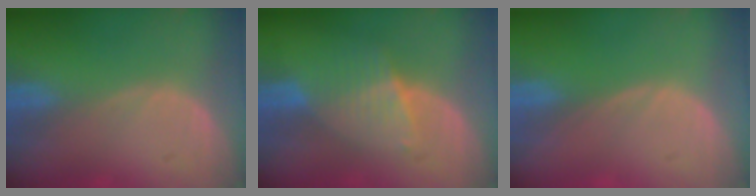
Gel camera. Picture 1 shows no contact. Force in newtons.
{"total": 6.7, "press": 5.9, "slide": 3.2}
{"total": 0.0}